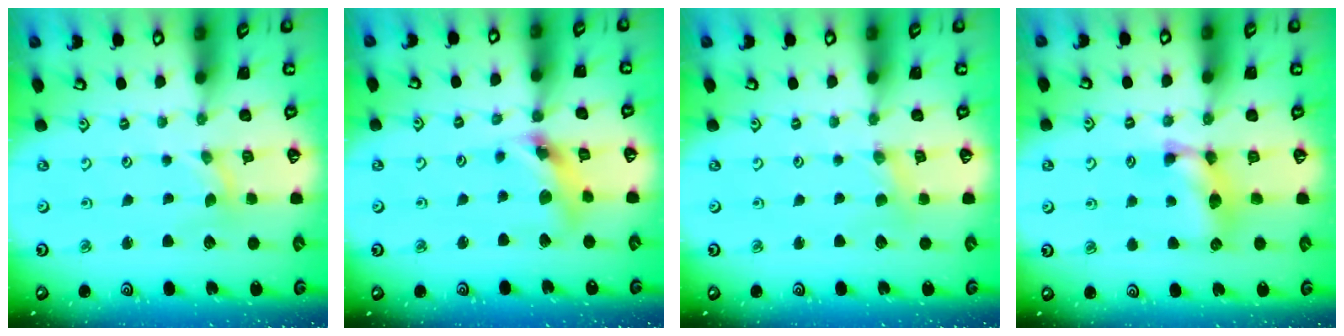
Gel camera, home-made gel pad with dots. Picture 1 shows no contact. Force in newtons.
{"total": 12.1, "press": 12.1, "slide": 1.4}
{"total": 1.7, "press": 1.6, "slide": 0.4}
{"total": 10.5, "press": 10.5, "slide": 0.3}